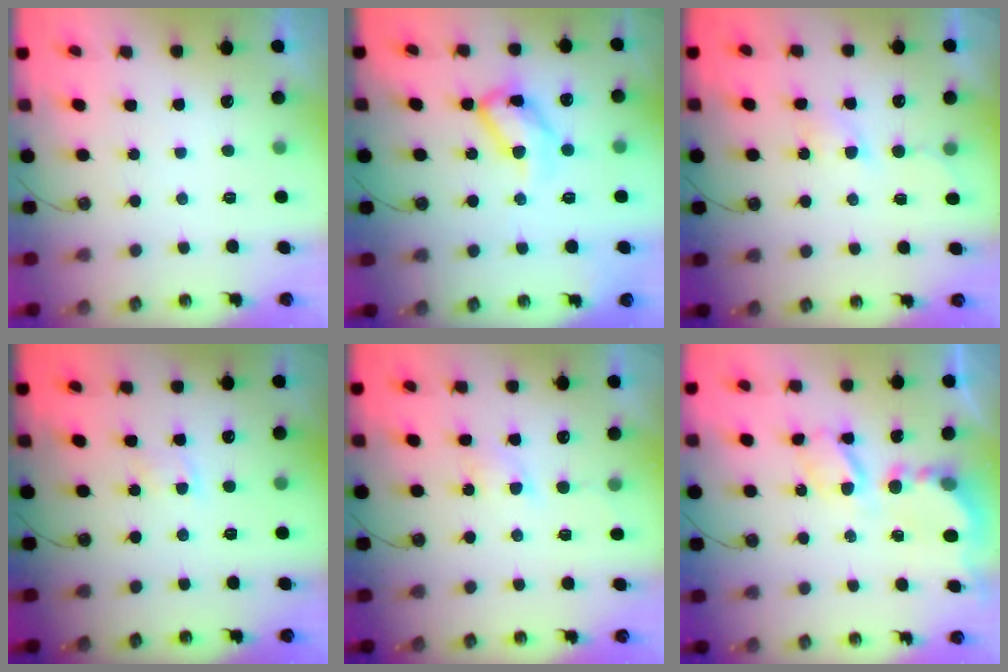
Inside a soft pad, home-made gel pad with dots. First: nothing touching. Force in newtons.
{"total": 13.8, "press": 13.8, "slide": 0.7}
{"total": 4.1, "press": 4.0, "slide": 0.6}
{"total": 3.9, "press": 3.8, "slide": 0.5}
{"total": 3.8, "press": 3.8, "slide": 0.7}
{"total": 7.3, "press": 7.2, "slide": 0.6}